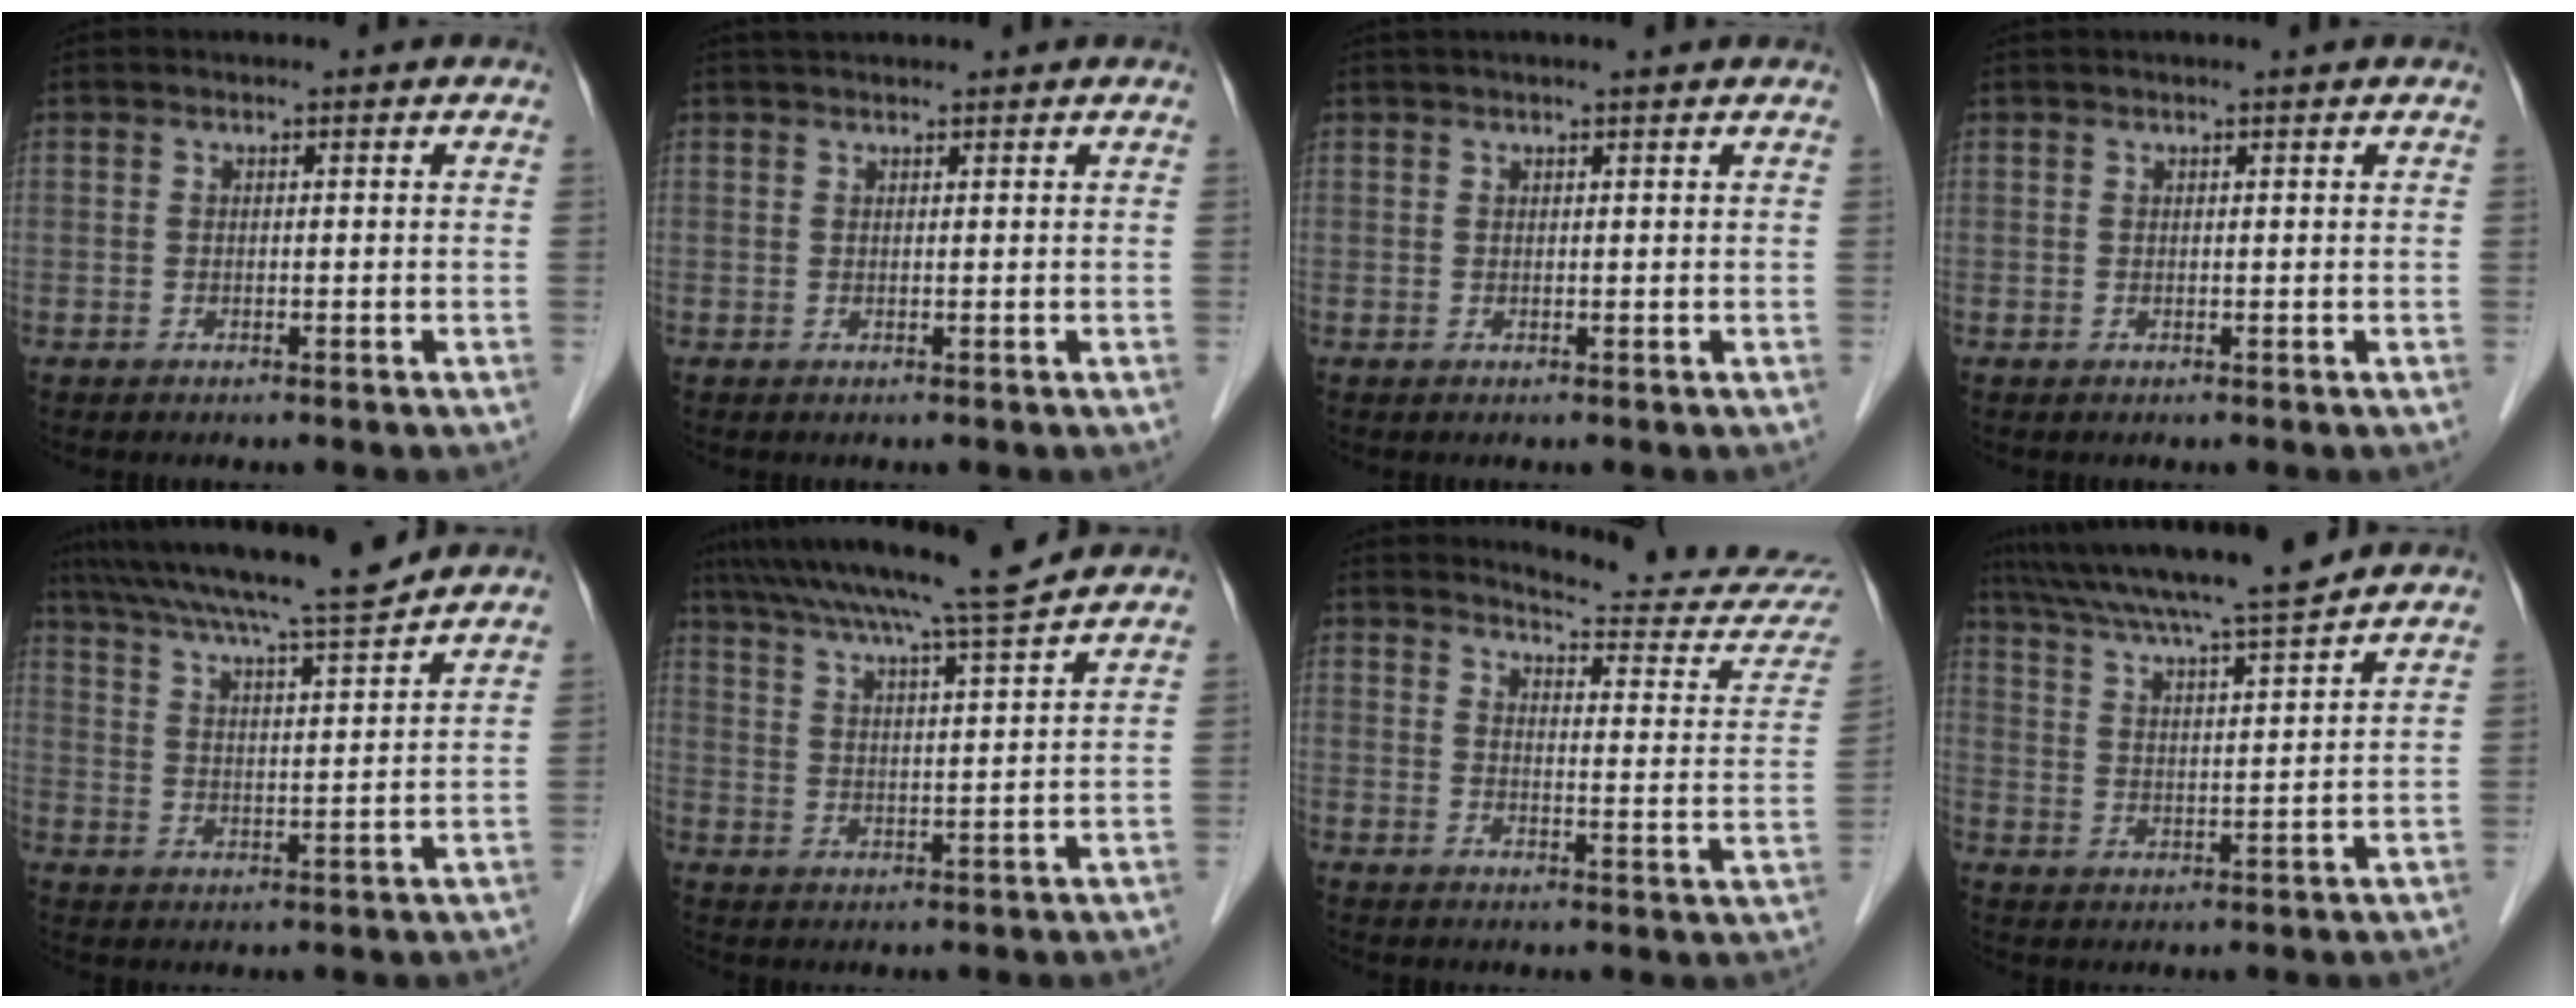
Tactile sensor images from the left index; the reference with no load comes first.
{"total": 2.9, "force": [2.7, 0.2, 1.1], "torque": [-0.012, 0.030, 0.044]}
{"total": 4.4, "force": [3.8, -0.1, 2.3], "torque": [-0.029, 0.027, 0.050]}
{"total": 1.9, "force": [1.6, -0.1, 1.1], "torque": [-0.010, 0.018, 0.024]}
{"total": 15.5, "force": [13.8, -0.4, 7.1], "torque": [-0.127, 0.003, 0.209]}
{"total": 14.0, "force": [12.3, -1.6, 6.4], "torque": [-0.114, -0.004, 0.184]}
{"total": 16.5, "force": [16.2, 0.6, 2.7], "torque": [-0.020, -0.113, 0.175]}
{"total": 14.7, "force": [13.0, -0.8, 7.0], "torque": [-0.126, 0.008, 0.202]}